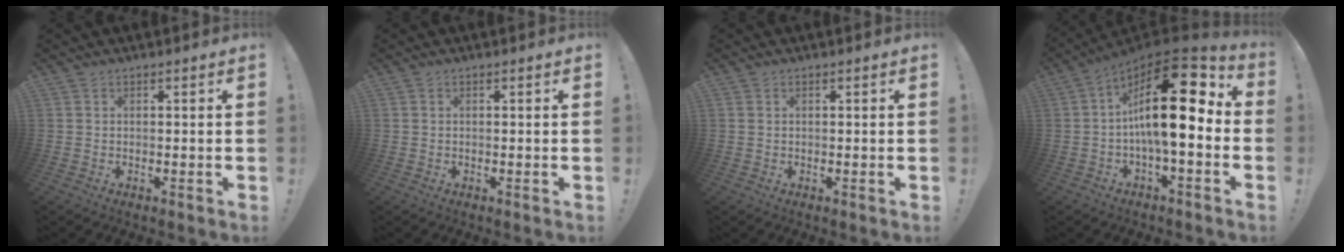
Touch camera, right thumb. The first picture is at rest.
{"total": 0.0}
{"total": 0.6, "force": [0.4, 0.3, 0.3], "torque": [-0.007, 0.002, 0.008]}
{"total": 21.5, "force": [2.7, 7.1, 20.1], "torque": [-0.329, -0.010, 0.042]}